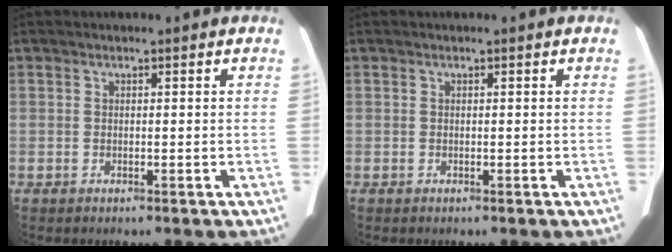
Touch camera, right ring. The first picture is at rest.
{"total": 0.0}